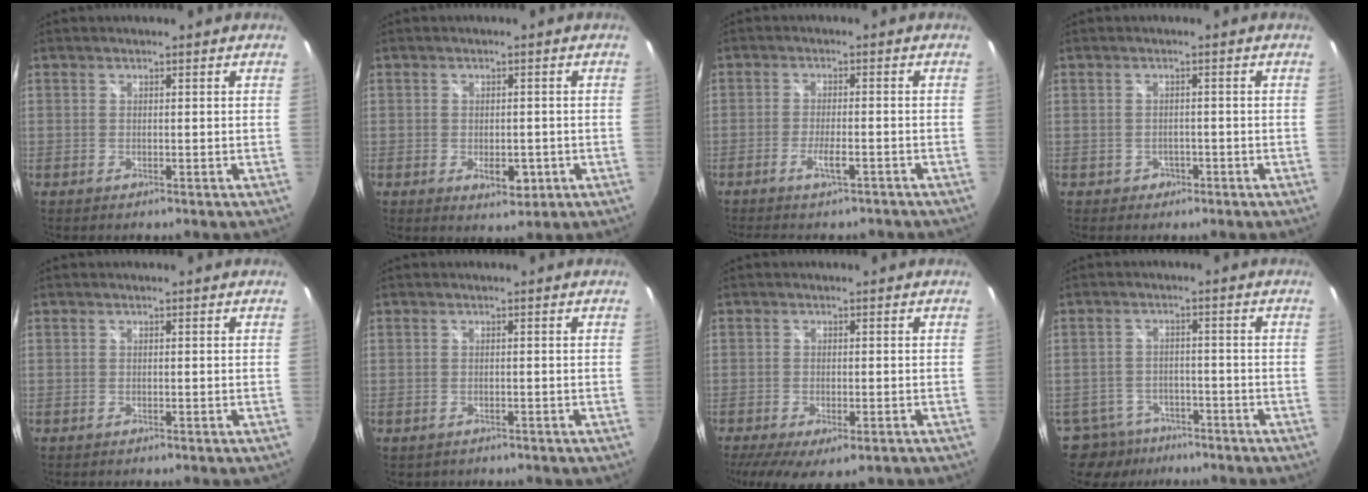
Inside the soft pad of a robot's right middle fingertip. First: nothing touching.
{"total": 4.1, "force": [-1.3, 2.5, 2.9], "torque": [-0.045, -0.008, -0.014]}
{"total": 4.1, "force": [-3.3, 0.6, 2.5], "torque": [-0.057, -0.005, -0.055]}
{"total": 2.2, "force": [-1.0, 2.0, 0.3], "torque": [-0.009, 0.001, -0.012]}
{"total": 0.0}
{"total": 1.5, "force": [-1.0, 1.0, 0.5], "torque": [-0.013, -0.006, -0.012]}
{"total": 10.6, "force": [-6.5, 4.2, 7.3], "torque": [-0.150, -0.042, -0.096]}
{"total": 9.9, "force": [-7.3, 6.3, 2.3], "torque": [-0.076, 0.001, -0.107]}